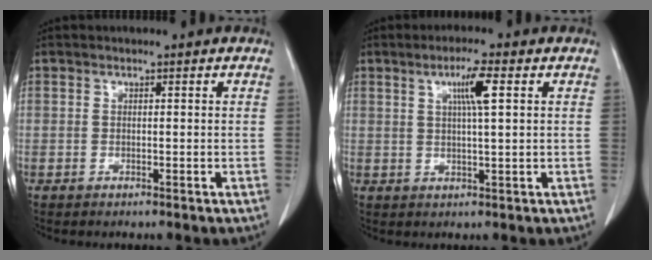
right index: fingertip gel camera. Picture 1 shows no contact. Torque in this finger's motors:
{"motor_torque": [0.25, 0.05, 0.09, 0.04]}